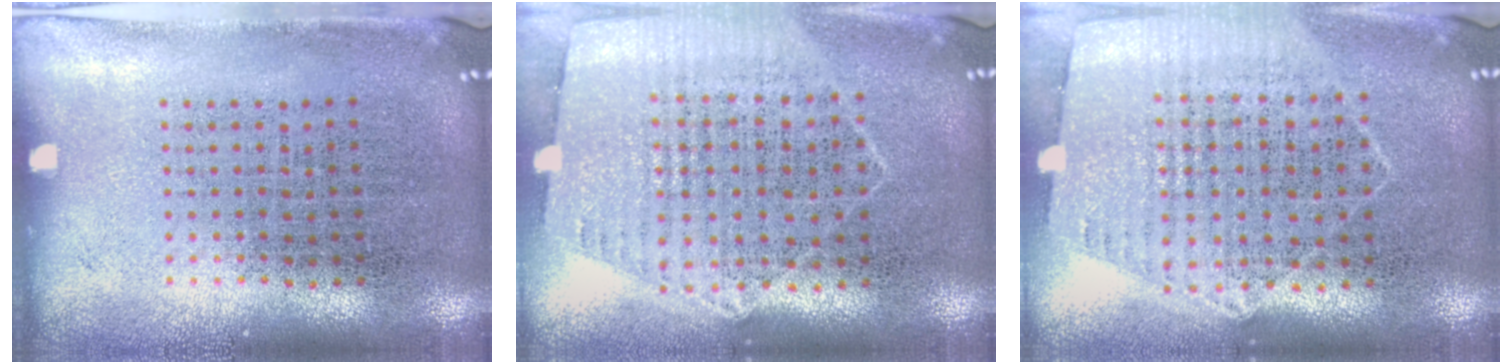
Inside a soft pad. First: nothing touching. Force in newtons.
{"total": 1.2, "press": 1.1, "slide": 0.4}
{"total": 1.2, "press": 1.1, "slide": 0.4}